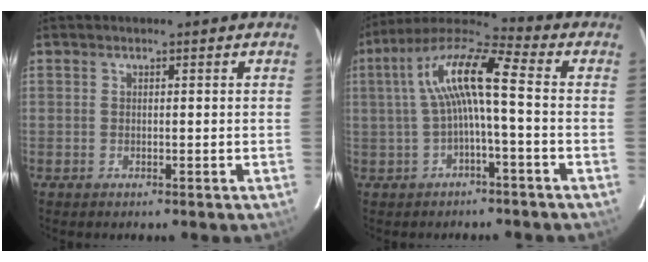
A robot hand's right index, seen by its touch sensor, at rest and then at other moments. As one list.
[{"total": 10.9, "force": [-0.1, 1.7, 10.8], "torque": [-0.219, 0.026, -0.006]}]